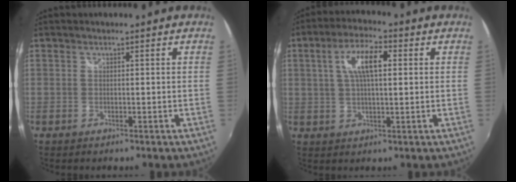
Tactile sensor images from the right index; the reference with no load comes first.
{"total": 8.0, "force": [2.0, 2.7, 7.3], "torque": [-0.135, 0.014, 0.035]}